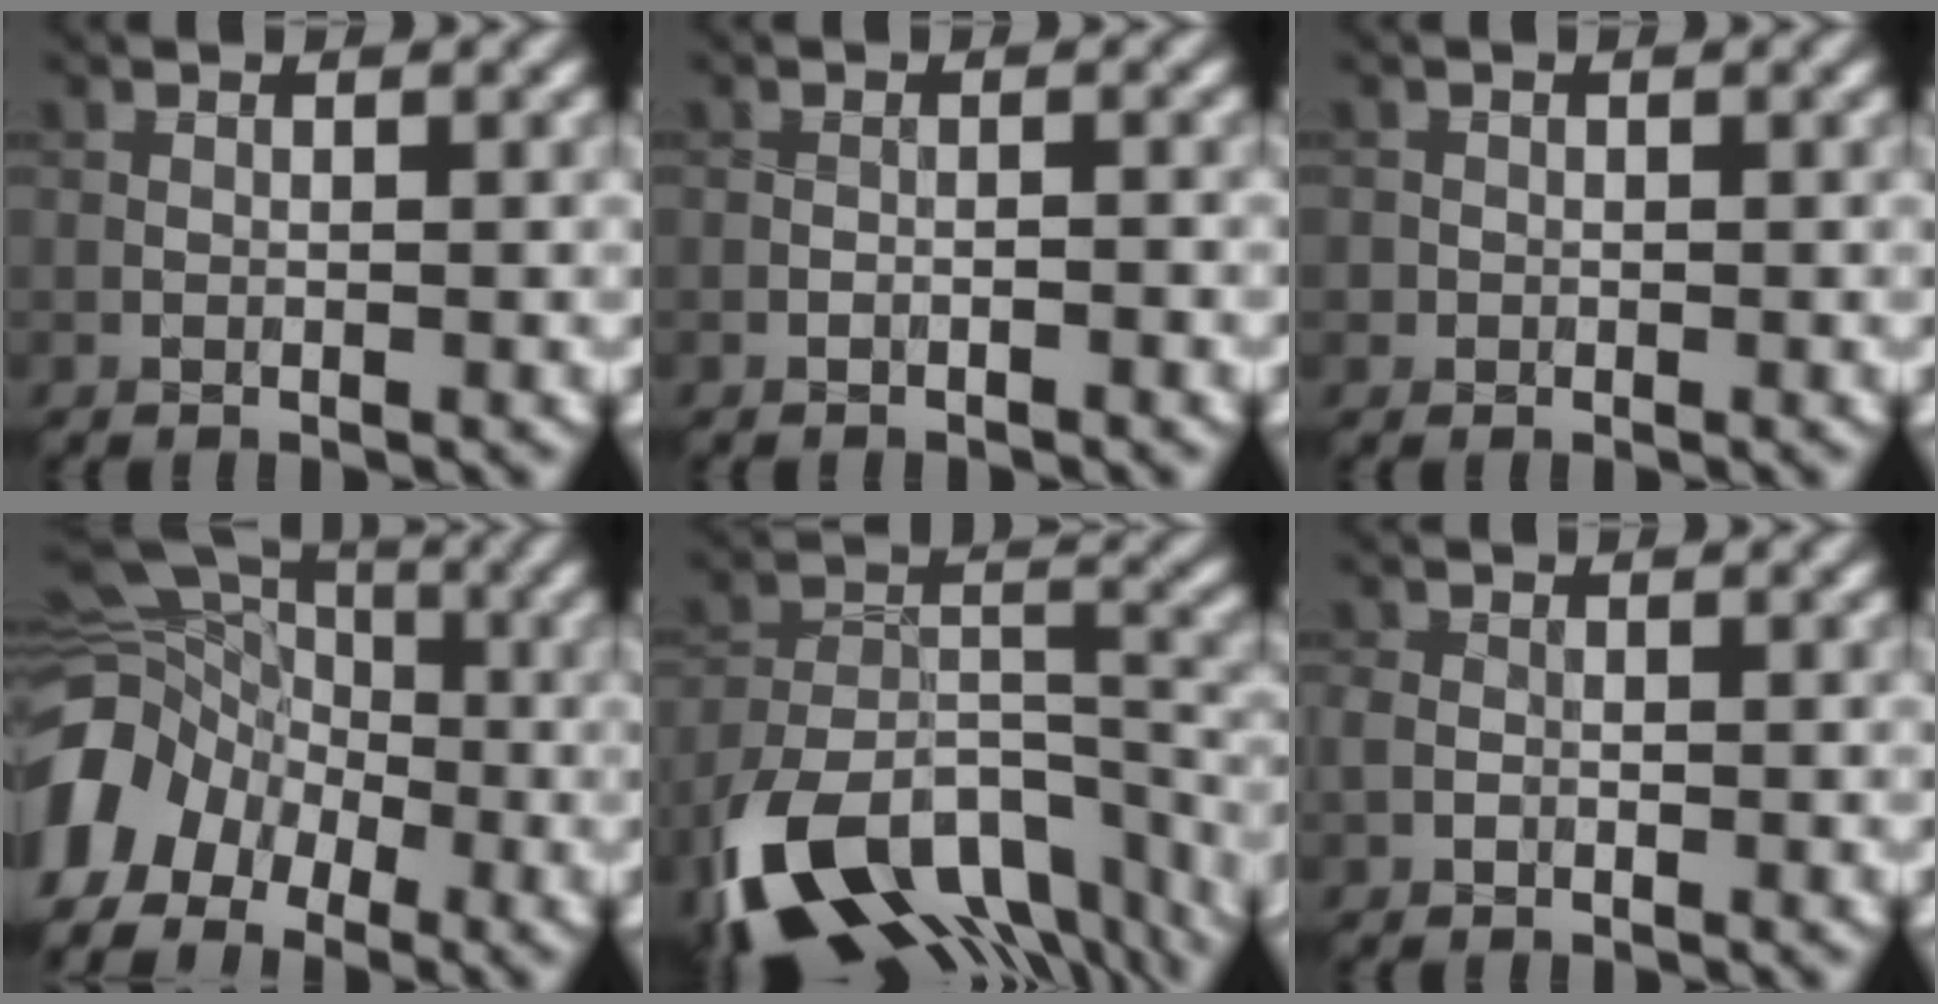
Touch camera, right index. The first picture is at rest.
{"total": 0.7, "force": [-0.6, 0.2, 0.2], "torque": [-0.003, 0.002, -0.010]}
{"total": 0.7, "force": [-0.1, 0.7, 0.0], "torque": [0.010, -0.005, -0.003]}
{"total": 11.2, "force": [-3.7, 8.7, 5.9], "torque": [-0.126, 0.001, -0.073]}
{"total": 13.9, "force": [-8.8, 7.3, 7.9], "torque": [-0.174, -0.011, -0.140]}
{"total": 1.3, "force": [-0.4, 1.0, 0.6], "torque": [-0.012, -0.001, -0.013]}